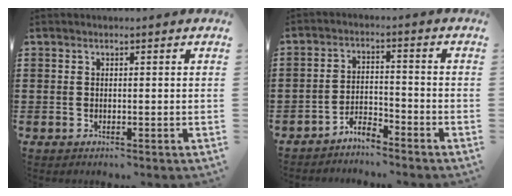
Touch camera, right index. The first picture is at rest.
{"total": 3.6, "force": [-3.5, 0.3, 0.5], "torque": [-0.015, 0.006, -0.073]}